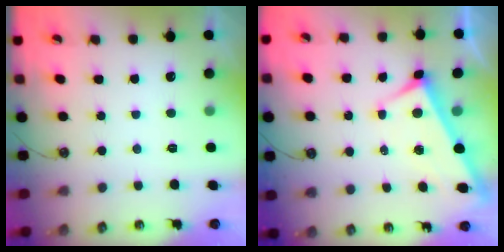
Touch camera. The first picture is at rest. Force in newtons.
{"total": 3.2, "press": 3.2, "slide": 0.5}